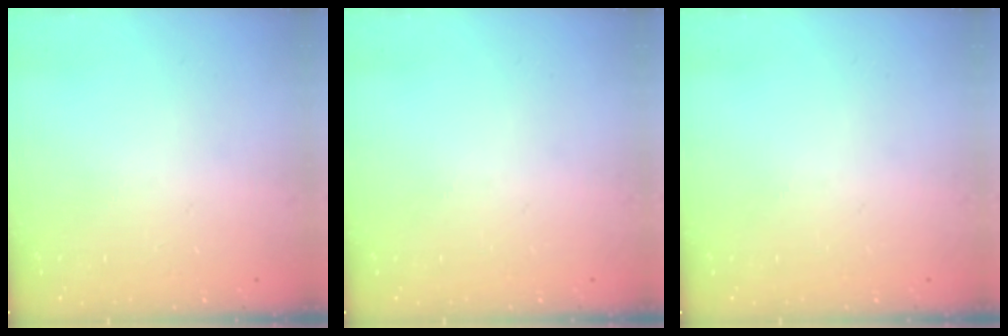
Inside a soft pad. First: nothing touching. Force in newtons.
{"total": 0.0}
{"total": 0.0}